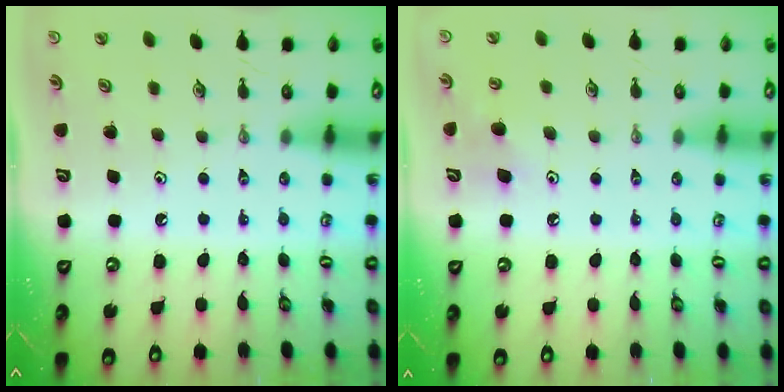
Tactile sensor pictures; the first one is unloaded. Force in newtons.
{"total": 8.1, "press": 8.1, "slide": 0.9}